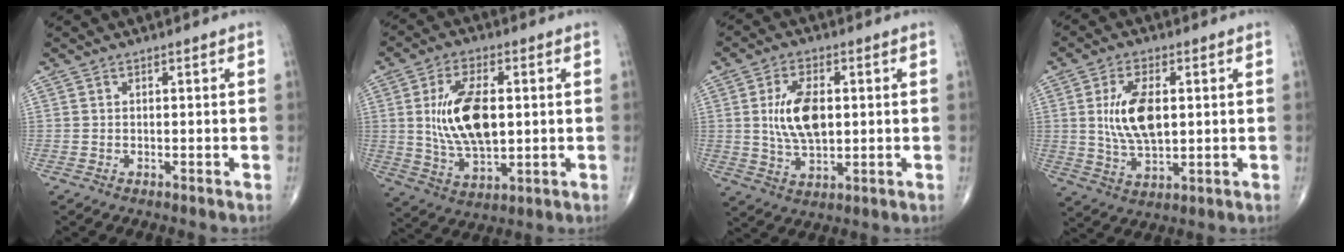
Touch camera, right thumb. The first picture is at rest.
{"total": 14.3, "force": [1.5, 7.2, 12.3], "torque": [-0.220, -0.007, 0.033]}
{"total": 10.3, "force": [1.2, 5.4, 8.6], "torque": [-0.154, -0.005, 0.027]}
{"total": 10.7, "force": [1.5, 5.3, 9.2], "torque": [-0.171, -0.007, 0.033]}